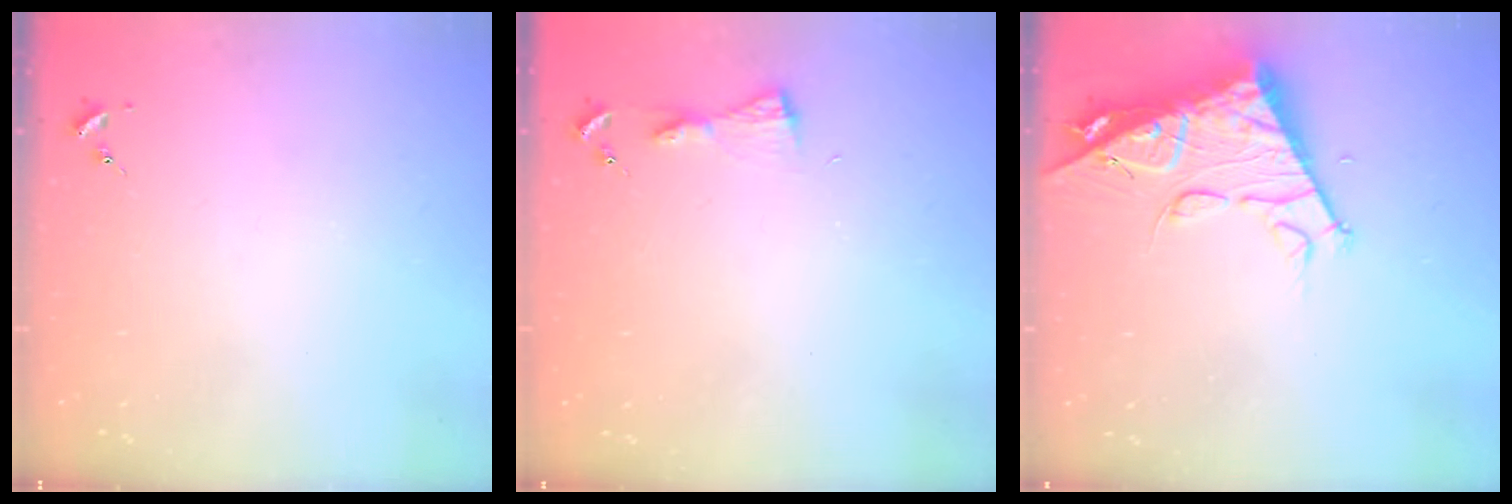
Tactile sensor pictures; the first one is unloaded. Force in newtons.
{"total": 3.9, "press": 3.9, "slide": 0.4}
{"total": 13.9, "press": 13.8, "slide": 1.4}